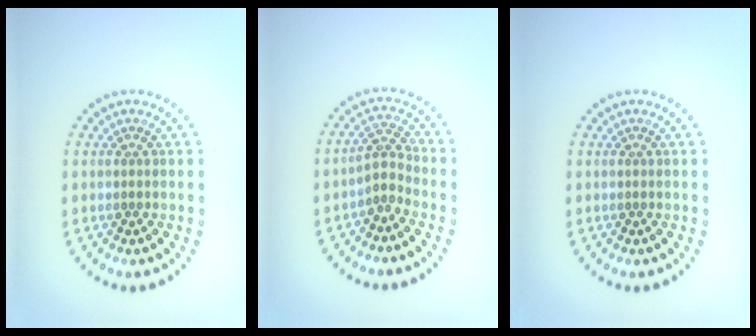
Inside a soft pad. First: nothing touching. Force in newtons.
{"total": 2.2, "press": 1.7, "slide": 1.4}
{"total": 0.0}